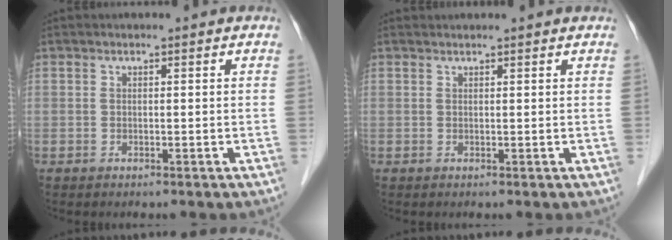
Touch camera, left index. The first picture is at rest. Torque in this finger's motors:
{"motor_torque": [0.11, -0.10, 0.09, 0.01]}